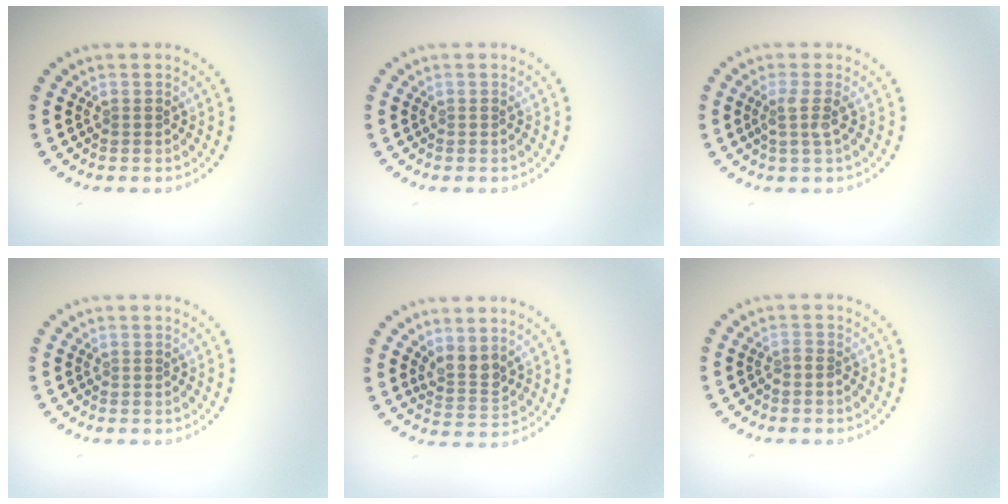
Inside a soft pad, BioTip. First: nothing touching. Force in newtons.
{"total": 0.0}
{"total": 1.8, "press": 1.3, "slide": 1.3}
{"total": 0.0}
{"total": 2.3, "press": 1.9, "slide": 1.3}
{"total": 0.6, "press": 0.3, "slide": 0.6}